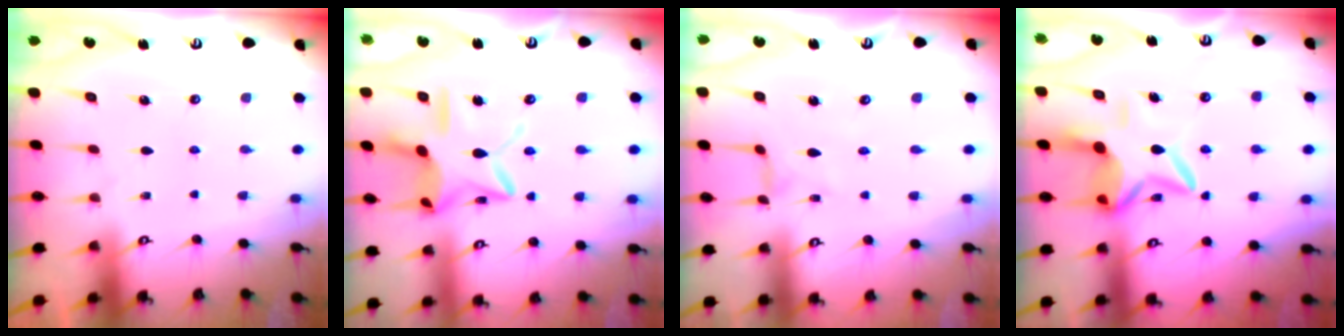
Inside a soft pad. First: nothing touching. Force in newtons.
{"total": 15.9, "press": 15.9, "slide": 1.3}
{"total": 0.0}
{"total": 8.2, "press": 8.2, "slide": 1.0}